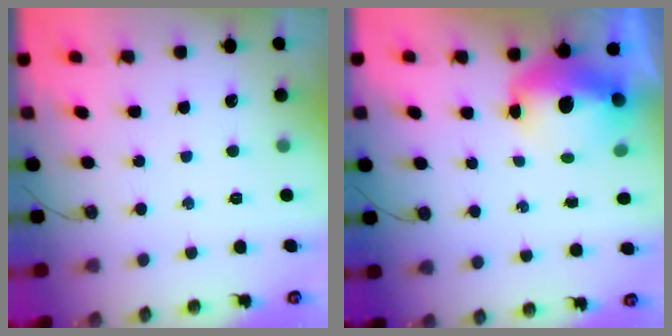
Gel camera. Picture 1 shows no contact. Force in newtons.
{"total": 12.0, "press": 11.9, "slide": 1.1}